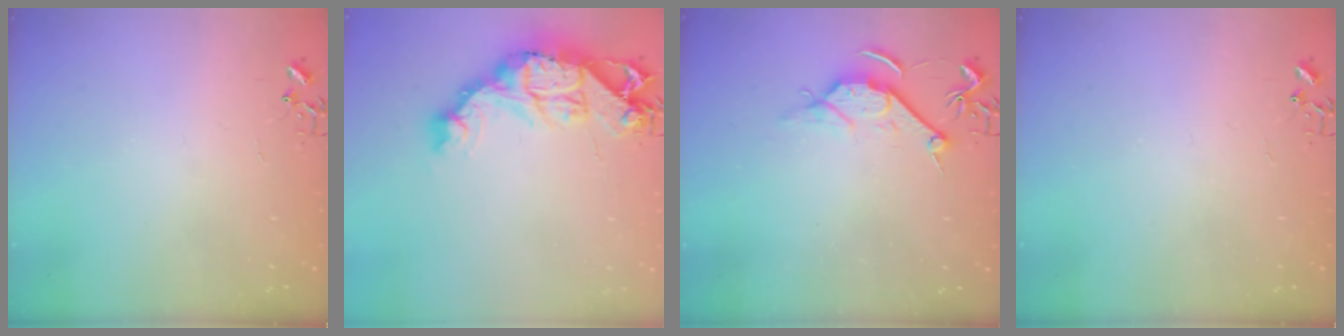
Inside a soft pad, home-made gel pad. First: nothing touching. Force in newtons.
{"total": 18.1, "press": 18.0, "slide": 2.0}
{"total": 8.4, "press": 8.3, "slide": 1.0}
{"total": 0.0}